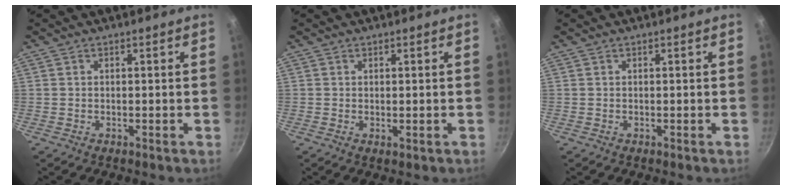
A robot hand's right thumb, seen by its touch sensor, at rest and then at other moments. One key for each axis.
{"total": 0.6, "fx": 0.2, "fy": 0.2, "fz": 0.6, "tx": -0.008, "ty": -0.006, "tz": 0.001}
{"total": 0.0}